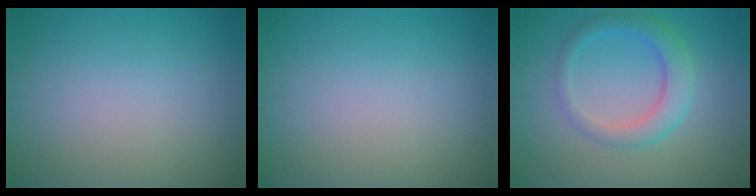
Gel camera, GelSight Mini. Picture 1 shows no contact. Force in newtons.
{"total": 0.0}
{"total": 3.6, "press": 3.6, "slide": 0.1}